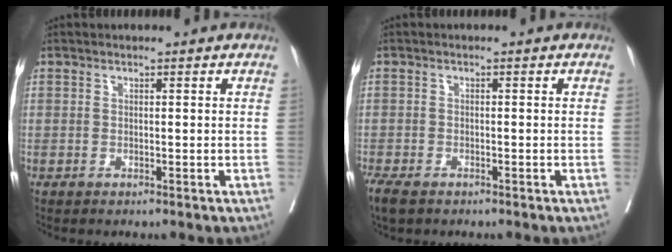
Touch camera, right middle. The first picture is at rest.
{"total": 4.8, "force": [-3.5, 2.1, 2.6], "torque": [-0.055, -0.013, -0.059]}